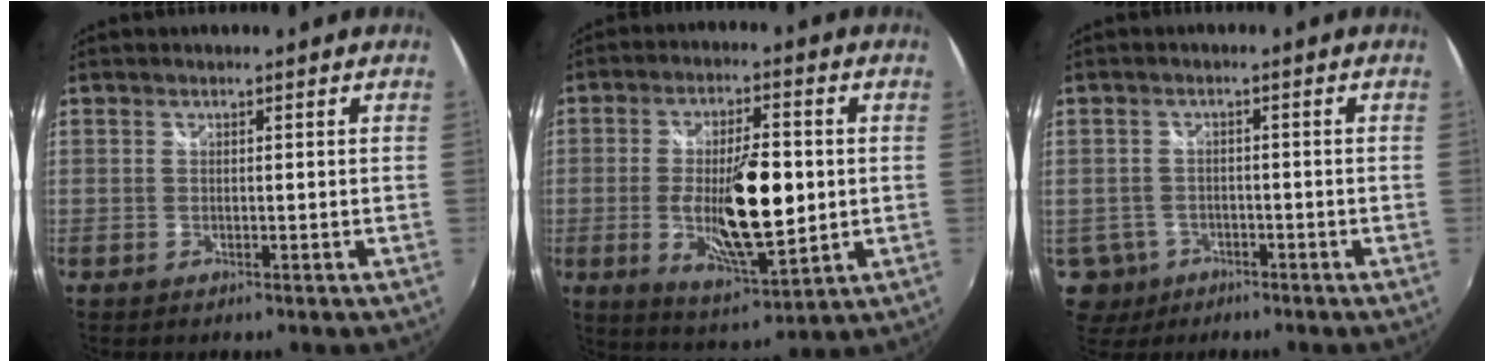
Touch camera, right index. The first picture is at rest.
{"total": 15.3, "force": [-1.3, 5.1, 14.3], "torque": [-0.250, -0.015, -0.015]}
{"total": 5.3, "force": [-2.4, 4.6, 1.0], "torque": [-0.031, 0.003, -0.034]}